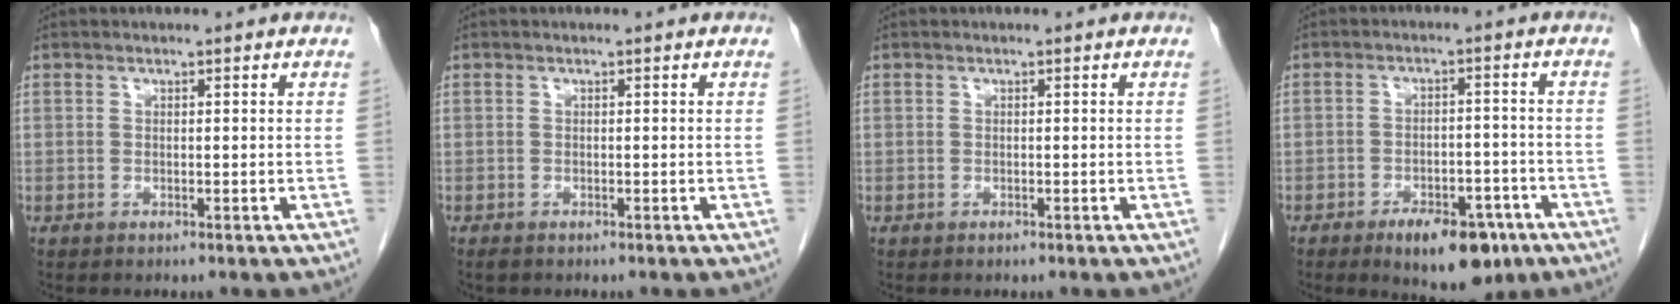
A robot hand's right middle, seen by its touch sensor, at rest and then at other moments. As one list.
[{"total": 0.5, "force": [-0.5, 0.2, 0.2], "torque": [-0.008, -0.001, -0.008]}, {"total": 0.0}, {"total": 9.7, "force": [-6.0, 4.3, 6.3], "torque": [-0.080, 0.000, -0.084]}]